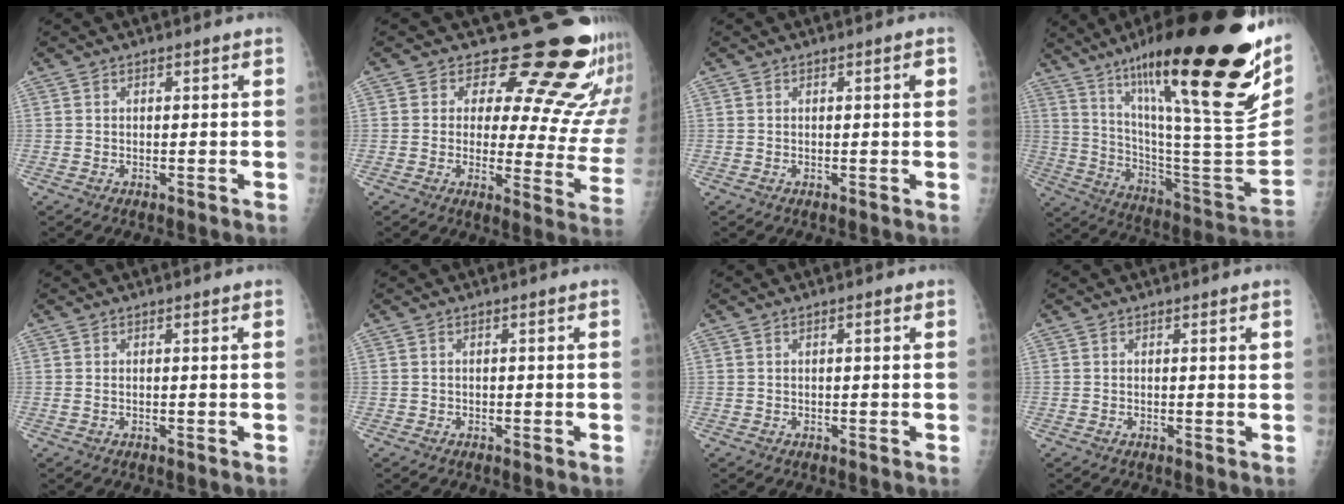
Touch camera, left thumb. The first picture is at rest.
{"total": 19.6, "force": [16.2, 6.7, 8.8], "torque": [-0.062, -0.136, 0.181]}
{"total": 1.2, "force": [0.4, 0.2, 1.2], "torque": [-0.017, 0.001, 0.005]}
{"total": 37.8, "force": [21.7, 7.6, 30.0], "torque": [-0.381, -0.049, 0.353]}
{"total": 0.5, "force": [0.1, -0.1, 0.5], "torque": [-0.018, -0.003, 0.004]}
{"total": 0.0}
{"total": 0.9, "force": [0.3, 0.2, 0.8], "torque": [-0.016, 0.001, 0.004]}
{"total": 0.9, "force": [0.4, 0.1, 0.8], "torque": [-0.012, -0.001, 0.003]}